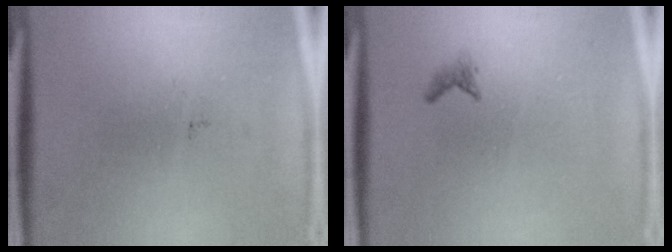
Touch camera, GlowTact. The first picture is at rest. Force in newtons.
{"total": 0.7}